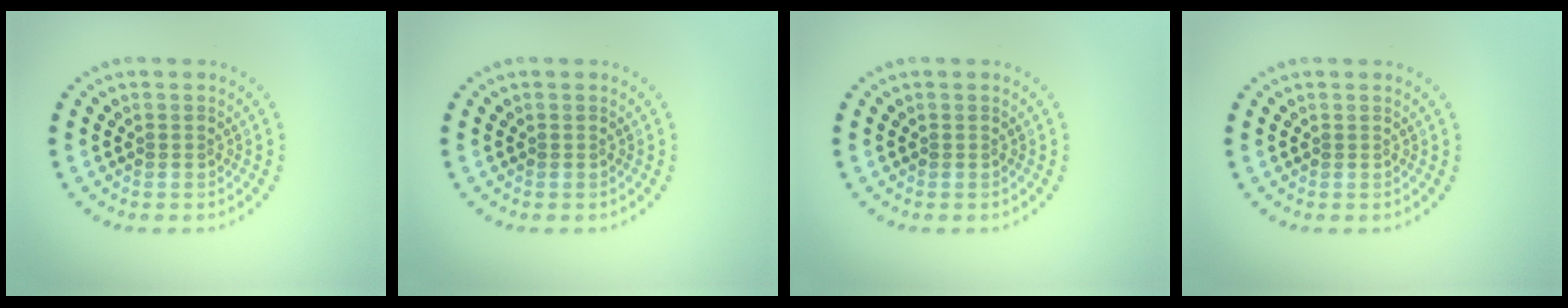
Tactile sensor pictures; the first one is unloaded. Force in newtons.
{"total": 0.0}
{"total": 0.0}
{"total": 0.0}